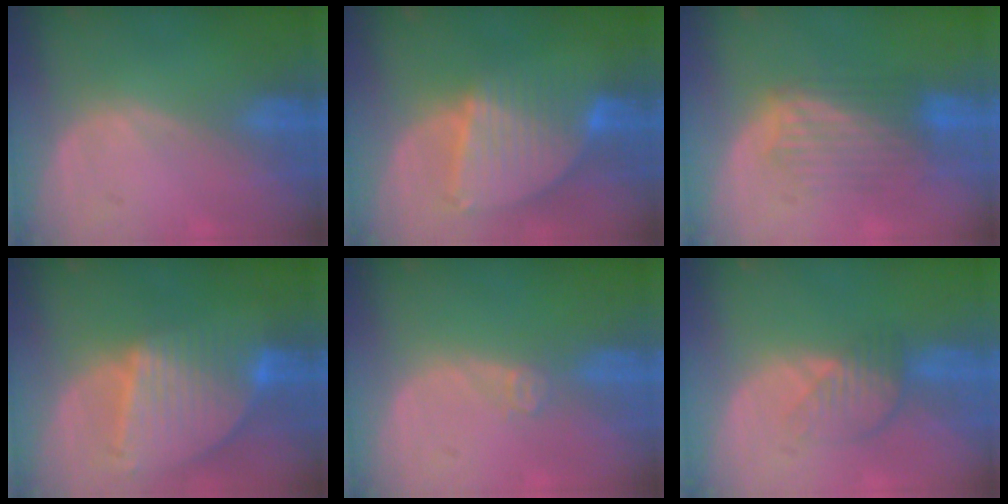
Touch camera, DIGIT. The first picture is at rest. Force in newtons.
{"total": 8.6, "press": 7.5, "slide": 4.1}
{"total": 6.3, "press": 6.3, "slide": 0.6}
{"total": 9.5, "press": 8.1, "slide": 4.8}
{"total": 1.7, "press": 1.4, "slide": 1.0}
{"total": 4.2, "press": 3.7, "slide": 1.9}